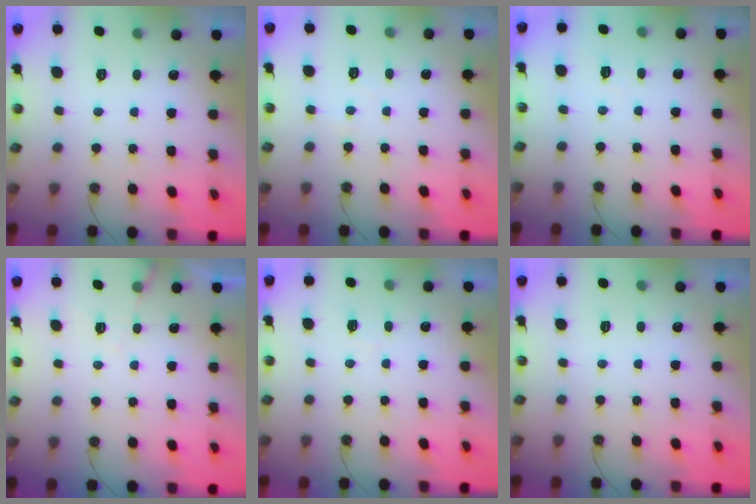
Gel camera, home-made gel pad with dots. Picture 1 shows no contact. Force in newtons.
{"total": 2.6, "press": 2.5, "slide": 0.5}
{"total": 3.5, "press": 3.5, "slide": 0.5}
{"total": 5.0, "press": 5.0, "slide": 0.7}
{"total": 3.8, "press": 3.8, "slide": 0.5}
{"total": 0.0}